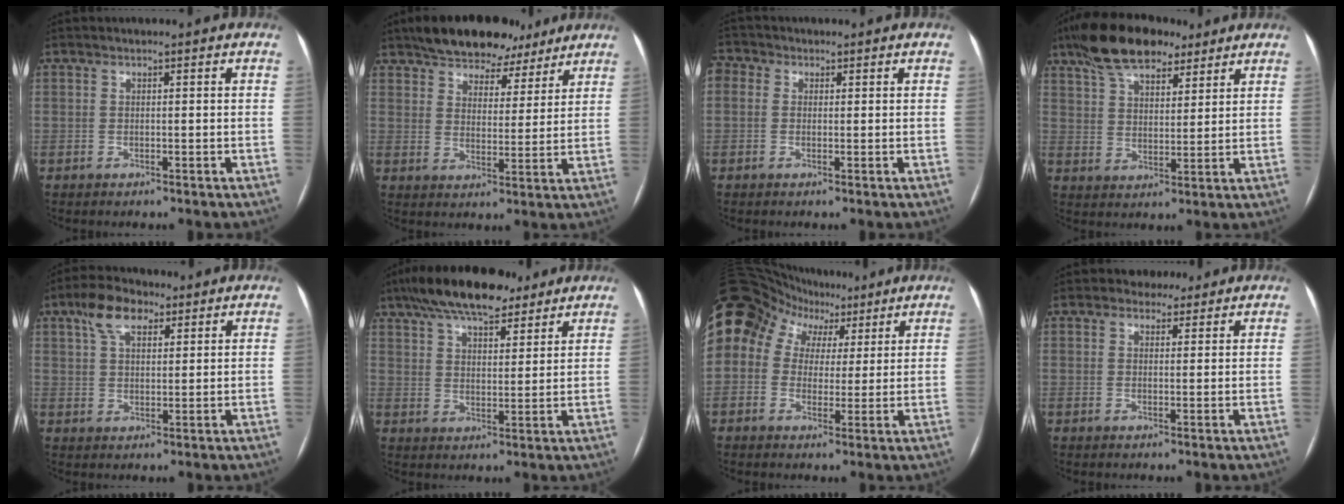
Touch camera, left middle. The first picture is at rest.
{"total": 12.8, "force": [10.2, 6.1, 4.9], "torque": [-0.060, 0.026, 0.151]}
{"total": 1.8, "force": [0.3, 1.5, 1.0], "torque": [-0.037, 0.014, 0.004]}
{"total": 13.0, "force": [9.5, 5.3, 7.2], "torque": [-0.136, 0.032, 0.167]}
{"total": 6.7, "force": [3.9, 3.3, 4.3], "torque": [-0.087, 0.022, 0.072]}
{"total": 15.0, "force": [11.3, 5.0, 8.4], "torque": [-0.153, 0.041, 0.189]}
{"total": 15.9, "force": [7.3, 12.1, 7.2], "torque": [-0.168, 0.086, 0.134]}
{"total": 2.7, "force": [2.2, 1.6, 0.0], "torque": [0.005, 0.008, 0.030]}